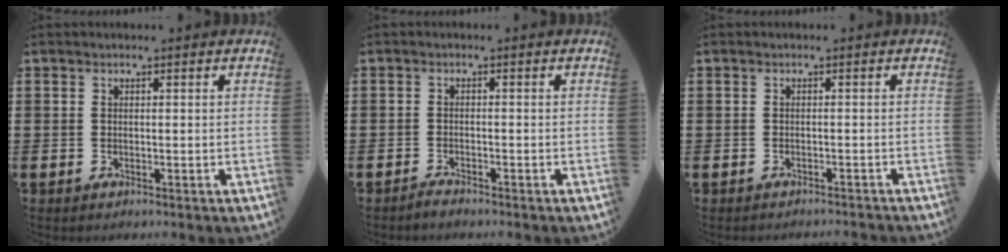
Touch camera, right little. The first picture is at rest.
{"total": 1.0, "force": [-1.0, 0.1, 0.2], "torque": [-0.007, -0.002, -0.019]}
{"total": 0.7, "force": [-0.7, -0.1, 0.0], "torque": [0.000, 0.000, -0.014]}